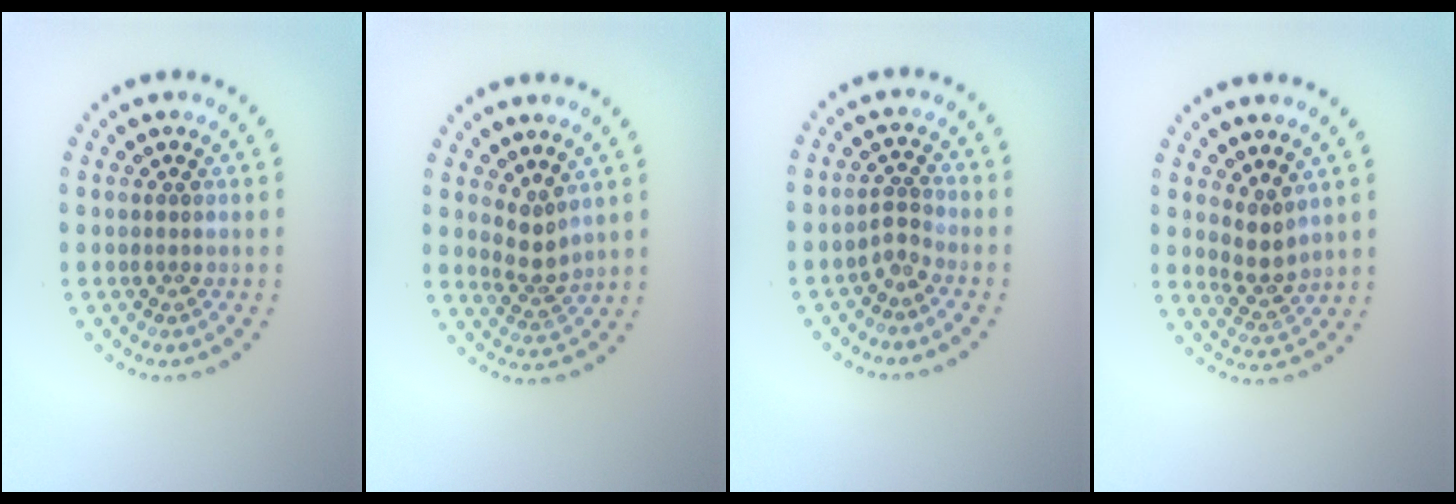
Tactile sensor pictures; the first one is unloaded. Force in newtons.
{"total": 2.2, "press": 1.6, "slide": 1.5}
{"total": 1.6, "press": 1.0, "slide": 1.2}
{"total": 2.1, "press": 1.6, "slide": 1.4}